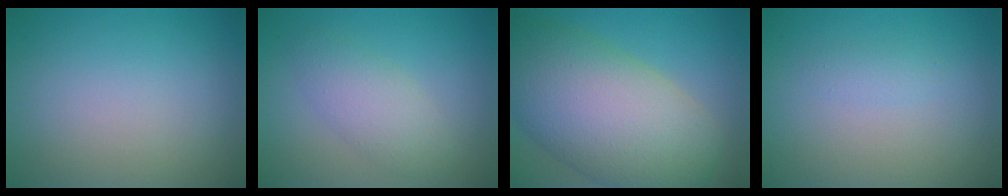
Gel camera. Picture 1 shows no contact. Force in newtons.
{"total": 3.1, "press": 3.1, "slide": 0.1}
{"total": 13.4, "press": 13.3, "slide": 0.5}
{"total": 0.8, "press": 0.8, "slide": 0.0}